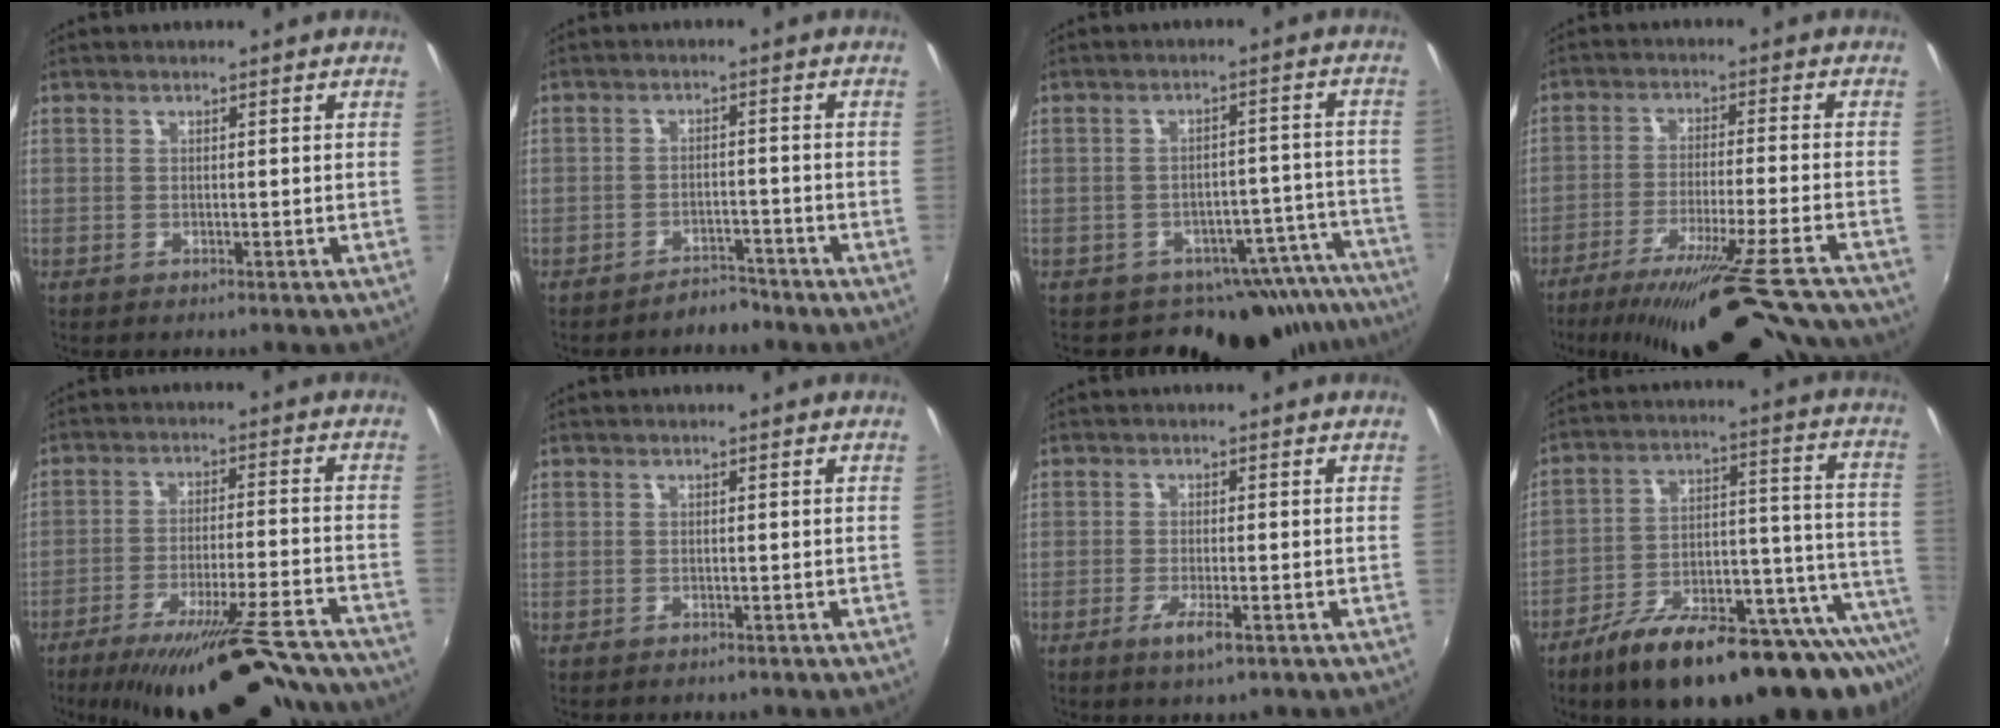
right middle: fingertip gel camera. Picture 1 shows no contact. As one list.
[{"total": 3.0, "force": [-2.8, 1.0, 0.4], "torque": [-0.011, 0.007, -0.039]}, {"total": 15.2, "force": [-13.6, 6.4, 2.4], "torque": [-0.015, 0.043, -0.163]}, {"total": 22.0, "force": [-19.7, -0.8, 9.8], "torque": [-0.165, -0.056, -0.295]}, {"total": 22.5, "force": [-19.8, 2.8, 10.2], "torque": [-0.169, -0.030, -0.281]}, {"total": 0.0}, {"total": 3.6, "force": [-1.6, 0.3, 3.2], "torque": [-0.065, -0.010, -0.029]}, {"total": 27.0, "force": [-19.2, 7.9, 17.2], "torque": [-0.236, -0.022, -0.274]}]